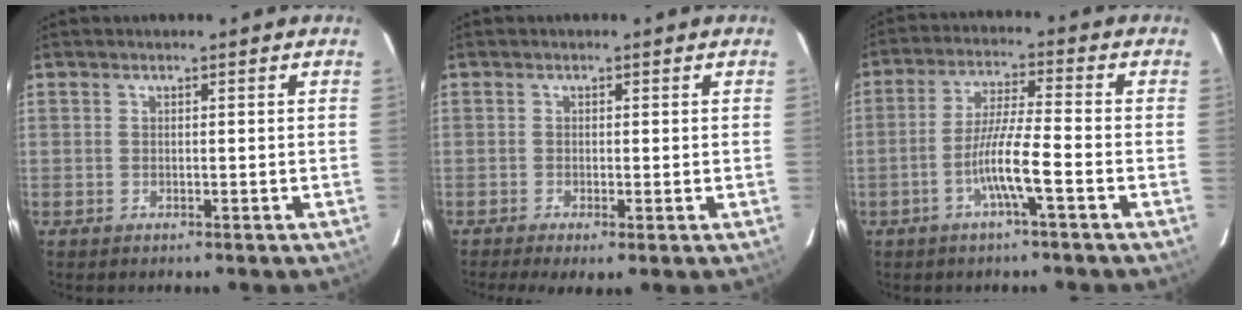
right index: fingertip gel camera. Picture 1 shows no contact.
{"total": 3.2, "force": [-1.4, 0.9, 2.7], "torque": [-0.049, -0.011, -0.024]}
{"total": 7.6, "force": [-2.9, -0.3, 7.1], "torque": [-0.136, 0.002, -0.057]}